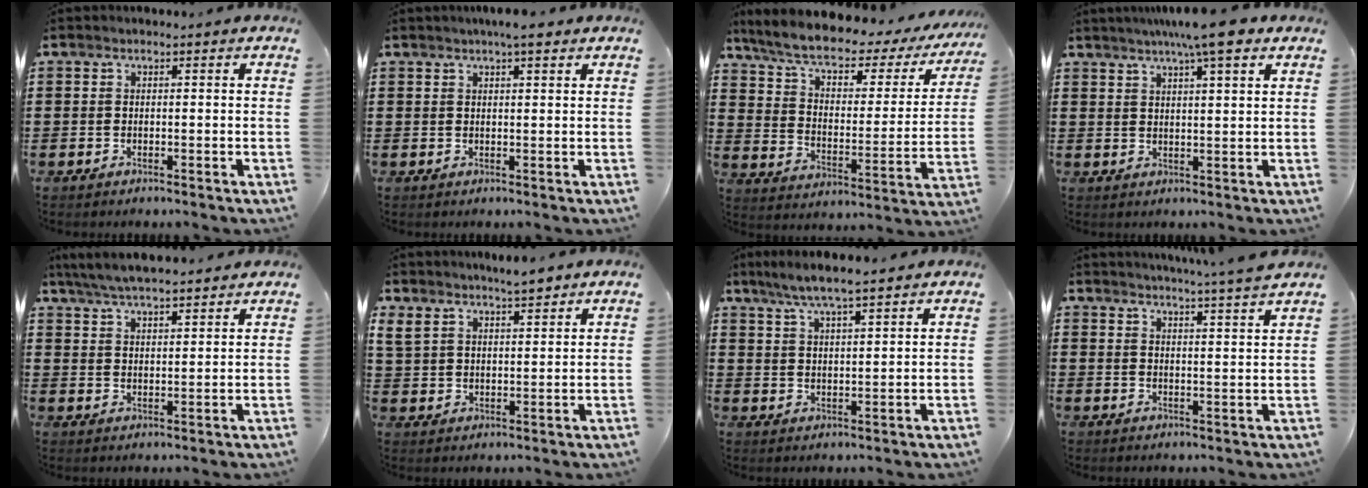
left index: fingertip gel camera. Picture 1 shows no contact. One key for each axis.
{"total": 2.8, "fx": 2.1, "fy": 0.4, "fz": 1.8, "tx": -0.031, "ty": 0.002, "tz": 0.036}
{"total": 7.1, "fx": 5.1, "fy": 2.0, "fz": 4.5, "tx": -0.108, "ty": -0.030, "tz": 0.084}
{"total": 7.2, "fx": 5.1, "fy": 0.2, "fz": 5.1, "tx": -0.094, "ty": -0.003, "tz": 0.085}
{"total": 5.3, "fx": 5.0, "fy": 0.5, "fz": 1.6, "tx": -0.048, "ty": -0.013, "tz": 0.091}
{"total": 5.6, "fx": 5.1, "fy": 1.7, "fz": 1.6, "tx": -0.048, "ty": -0.007, "tz": 0.094}
{"total": 5.4, "fx": 4.6, "fy": 0.3, "fz": 2.8, "tx": -0.068, "ty": -0.010, "tz": 0.081}
{"total": 4.0, "fx": 3.8, "fy": -1.0, "fz": 1.0, "tx": -0.026, "ty": -0.026, "tz": 0.062}